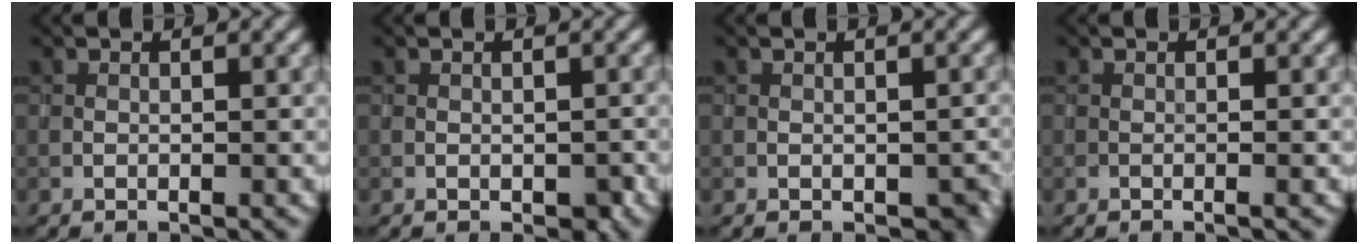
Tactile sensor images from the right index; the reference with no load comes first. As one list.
[{"total": 1.1, "force": [-0.4, 0.7, 0.8], "torque": [-0.011, -0.006, -0.003]}, {"total": 1.8, "force": [-0.6, 1.2, 1.2], "torque": [-0.018, -0.009, -0.002]}, {"total": 0.6, "force": [-0.2, 0.0, 0.6], "torque": [-0.009, -0.003, -0.006]}]